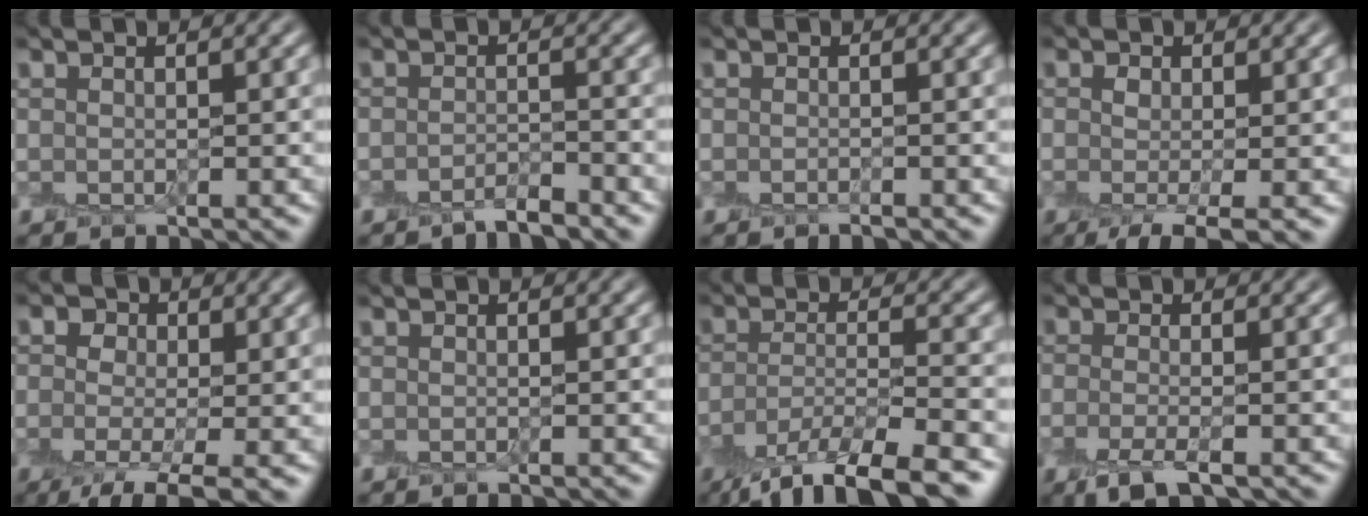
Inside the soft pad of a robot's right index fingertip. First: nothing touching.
{"total": 1.8, "force": [-1.6, 0.2, 0.7], "torque": [-0.009, 0.002, -0.031]}
{"total": 0.6, "force": [-0.5, 0.0, 0.1], "torque": [-0.001, -0.002, -0.010]}
{"total": 3.4, "force": [-1.2, 1.0, 3.0], "torque": [-0.055, -0.007, -0.025]}
{"total": 6.5, "force": [-2.1, 3.4, 5.1], "torque": [-0.095, -0.001, -0.043]}
{"total": 0.0}
{"total": 8.6, "force": [-5.9, 2.4, 5.8], "torque": [-0.098, -0.019, -0.104]}
{"total": 3.3, "force": [-1.7, 1.2, 2.6], "torque": [-0.055, -0.008, -0.038]}